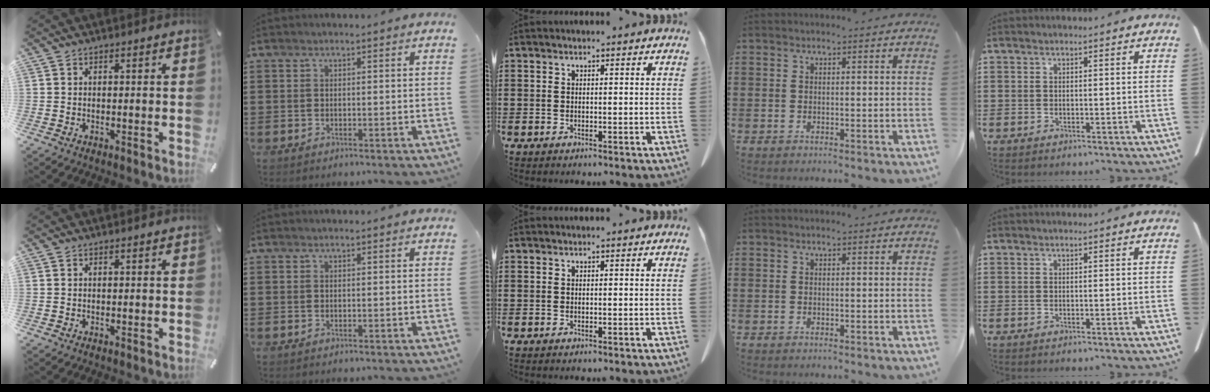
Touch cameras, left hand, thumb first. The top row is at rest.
{}